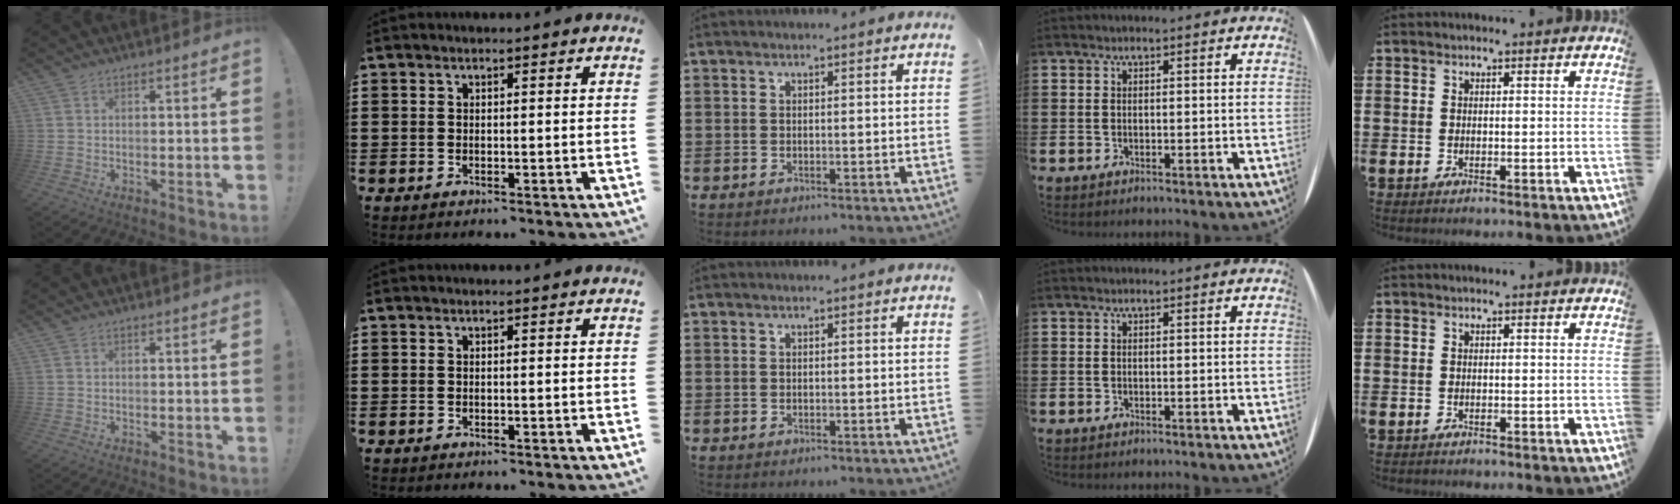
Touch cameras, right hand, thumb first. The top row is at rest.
{}